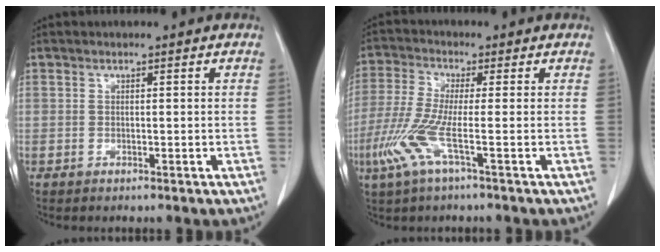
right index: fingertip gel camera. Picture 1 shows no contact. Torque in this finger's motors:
{"motor_torque": [1.05, -0.49, 0.28, 0.15]}